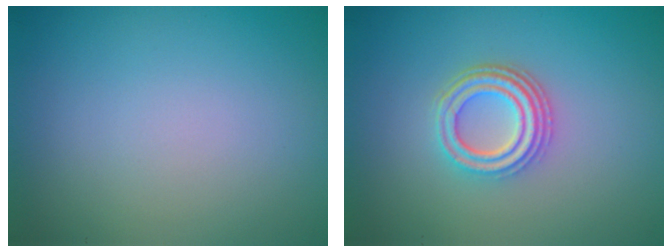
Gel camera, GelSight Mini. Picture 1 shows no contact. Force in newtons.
{"total": 3.7, "press": 3.0, "slide": 2.1}